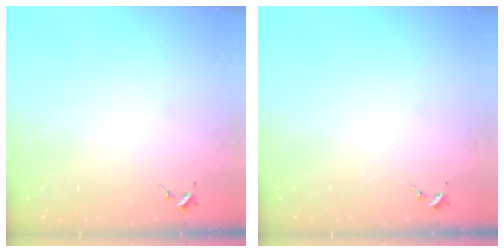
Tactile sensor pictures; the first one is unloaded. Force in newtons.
{"total": 0.0}